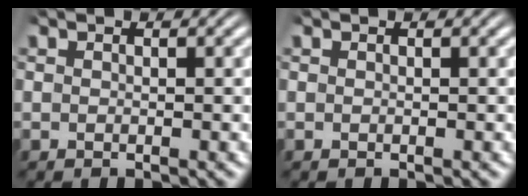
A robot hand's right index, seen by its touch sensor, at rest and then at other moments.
{"total": 0.0}